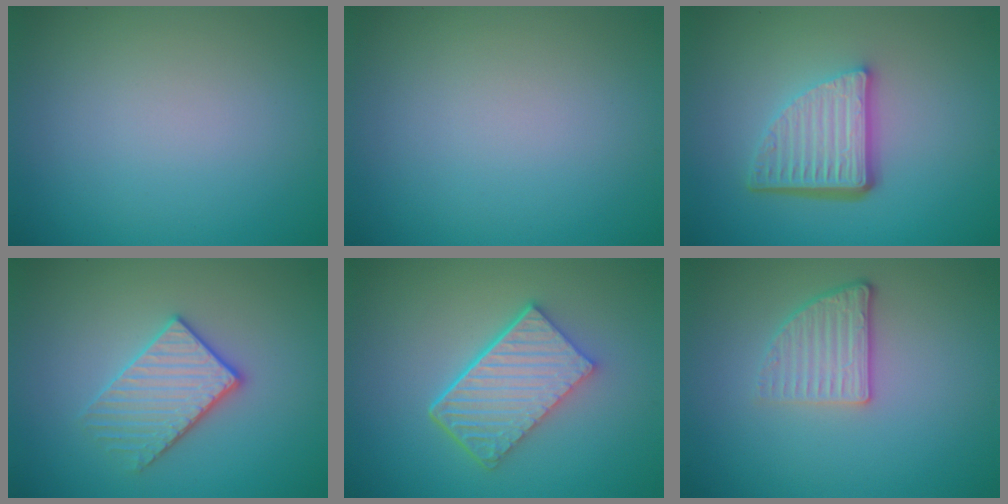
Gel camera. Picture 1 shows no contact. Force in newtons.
{"total": 0.0}
{"total": 5.7, "press": 3.8, "slide": 4.2}
{"total": 3.3, "press": 3.1, "slide": 1.1}
{"total": 6.1, "press": 4.3, "slide": 4.2}
{"total": 2.8, "press": 2.3, "slide": 1.6}